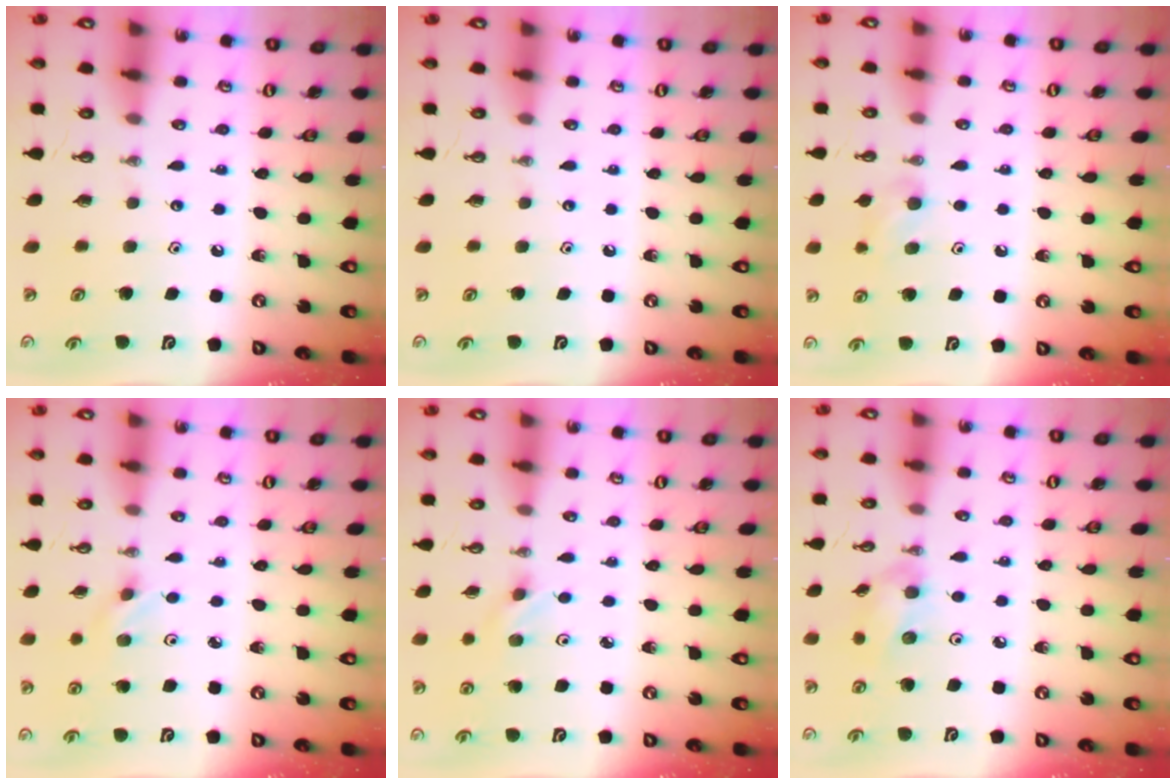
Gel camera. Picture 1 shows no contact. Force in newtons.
{"total": 0.0}
{"total": 6.7, "press": 6.6, "slide": 1.5}
{"total": 2.9, "press": 2.6, "slide": 1.4}
{"total": 2.9, "press": 2.6, "slide": 1.4}
{"total": 8.9, "press": 8.6, "slide": 2.3}